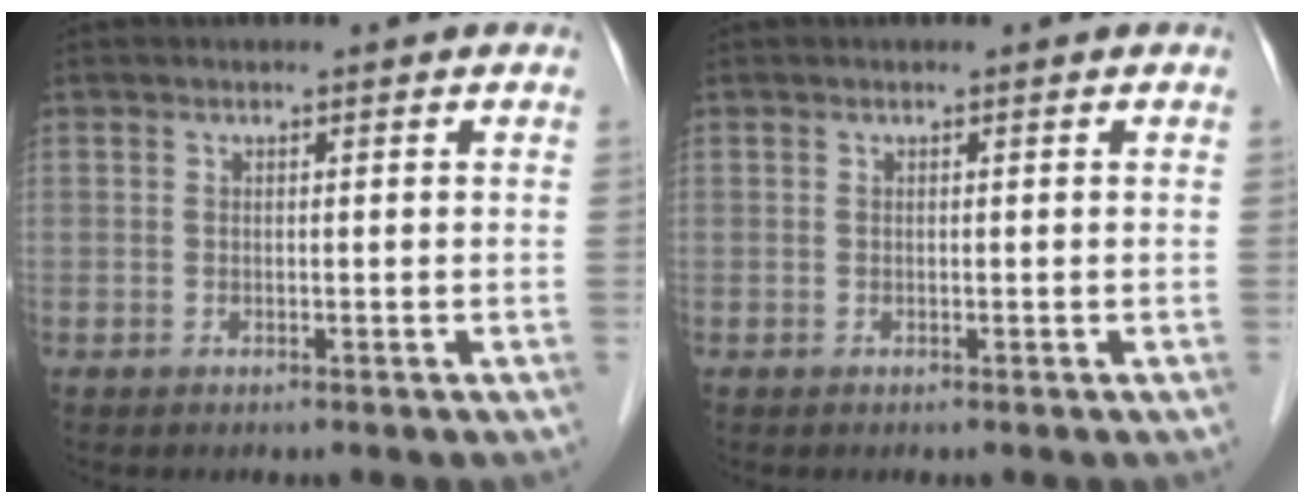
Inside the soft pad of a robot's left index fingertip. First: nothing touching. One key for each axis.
{"total": 0.0}